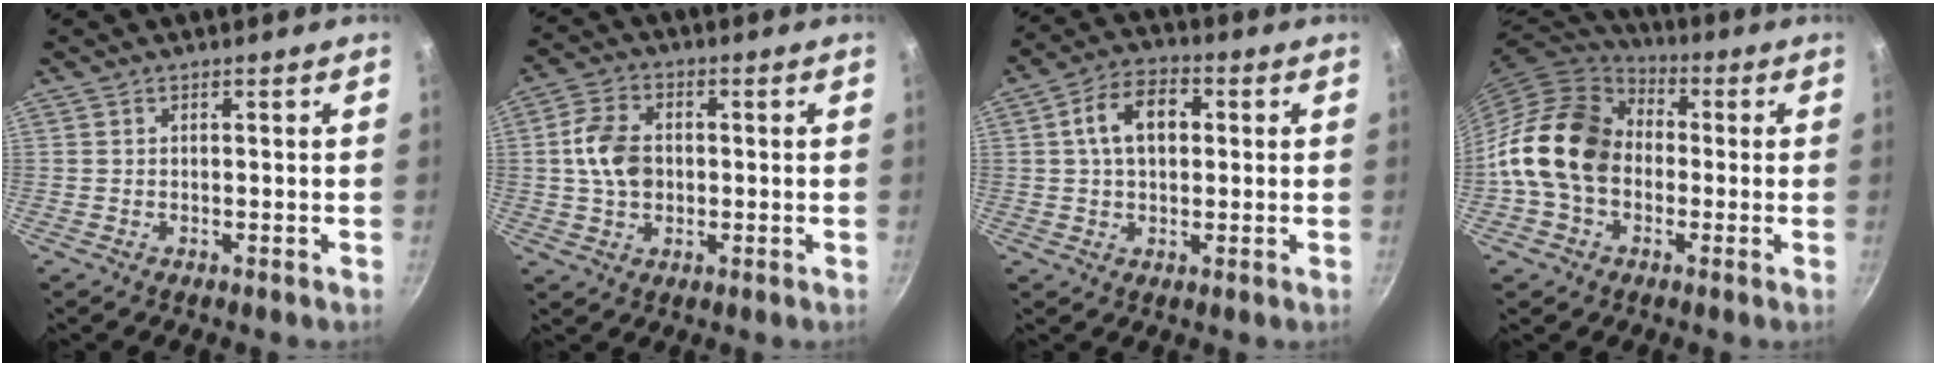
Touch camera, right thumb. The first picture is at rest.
{"total": 8.6, "force": [0.1, 6.2, 6.0], "torque": [-0.103, 0.011, -0.001]}
{"total": 9.5, "force": [1.5, 6.2, 7.0], "torque": [-0.094, 0.018, 0.016]}
{"total": 17.1, "force": [-0.9, 13.0, 11.0], "torque": [-0.170, 0.040, -0.031]}